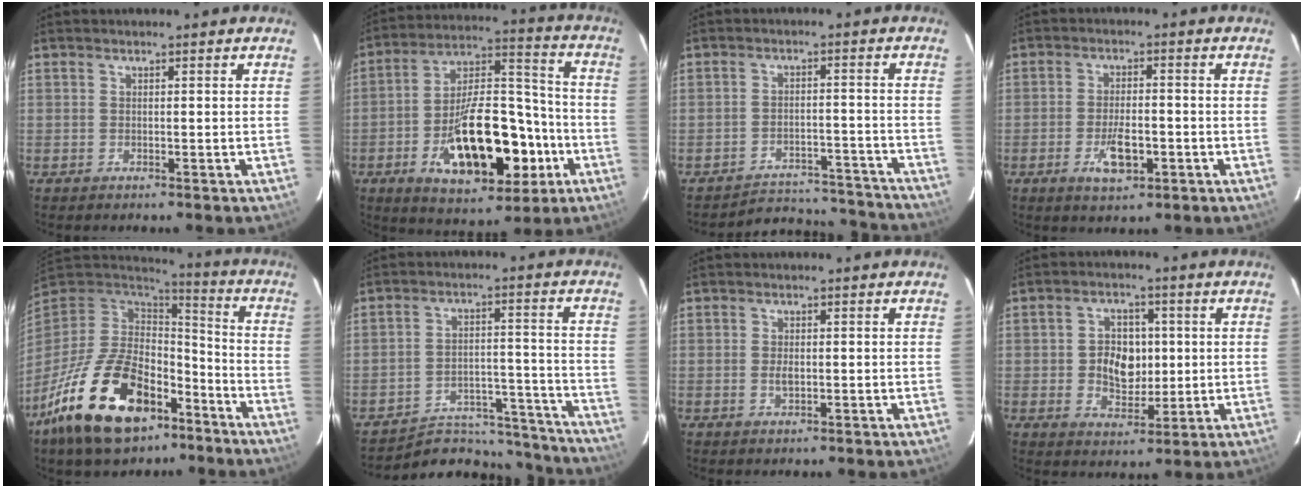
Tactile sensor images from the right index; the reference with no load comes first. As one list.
[{"total": 22.0, "force": [-7.4, 10.6, 17.8], "torque": [-0.311, 0.023, -0.101]}, {"total": 16.6, "force": [-15.8, 4.6, 2.3], "torque": [-0.045, 0.041, -0.197]}, {"total": 6.5, "force": [-2.5, 2.7, 5.4], "torque": [-0.107, -0.007, -0.039]}, {"total": 23.4, "force": [-13.3, 12.6, 14.7], "torque": [-0.293, -0.014, -0.215]}, {"total": 17.0, "force": [-15.8, 5.8, 2.8], "torque": [-0.052, 0.048, -0.204]}, {"total": 1.8, "force": [-0.2, 1.1, 1.4], "torque": [-0.025, -0.001, -0.004]}, {"total": 7.9, "force": [0.1, 6.0, 5.1], "torque": [-0.097, 0.011, 0.009]}]